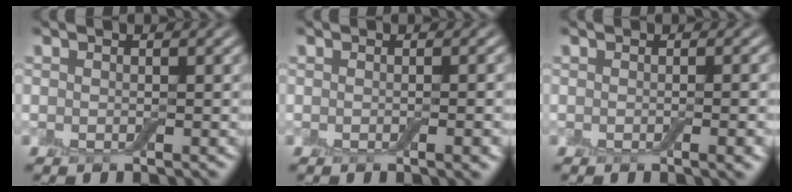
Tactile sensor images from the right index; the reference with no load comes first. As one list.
[{"total": 1.7, "force": [-0.4, 0.4, 1.6], "torque": [-0.016, -0.001, -0.005]}, {"total": 2.0, "force": [-0.5, 0.5, 1.9], "torque": [-0.019, 0.000, -0.005]}]